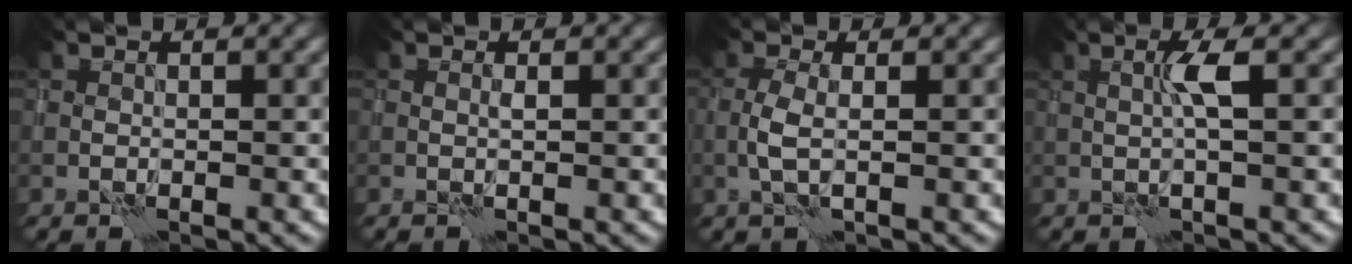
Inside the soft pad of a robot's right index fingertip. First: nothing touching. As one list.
[{"total": 0.0}, {"total": 1.9, "force": [-0.2, 0.7, 1.8], "torque": [-0.040, 0.002, -0.007]}, {"total": 2.0, "force": [0.5, 0.0, 1.9], "torque": [-0.036, 0.004, 0.009]}]